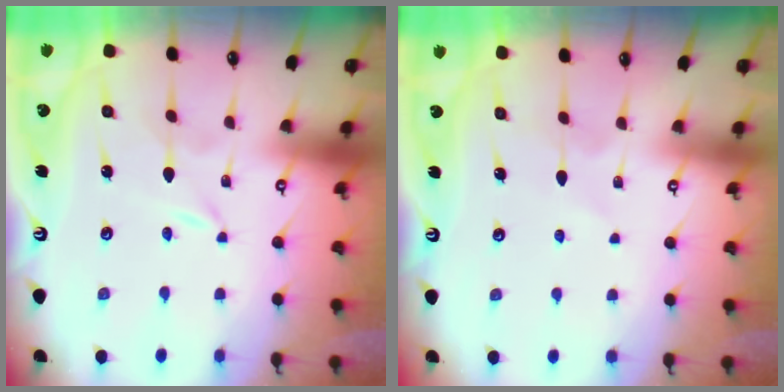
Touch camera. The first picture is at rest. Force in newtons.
{"total": 4.9, "press": 4.8, "slide": 0.6}